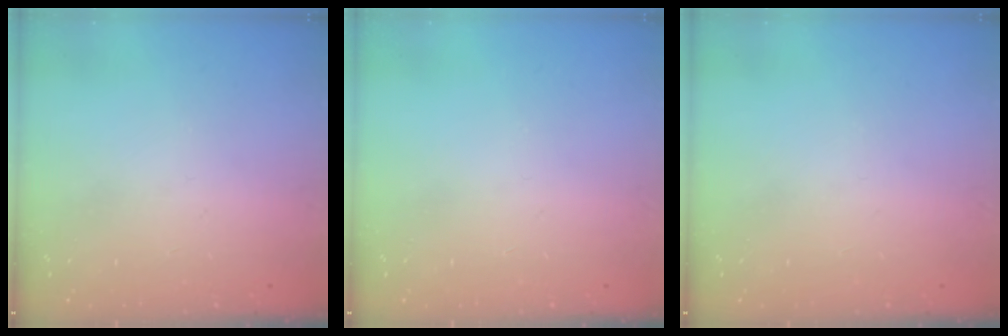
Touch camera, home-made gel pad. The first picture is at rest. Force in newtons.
{"total": 0.0}
{"total": 0.0}